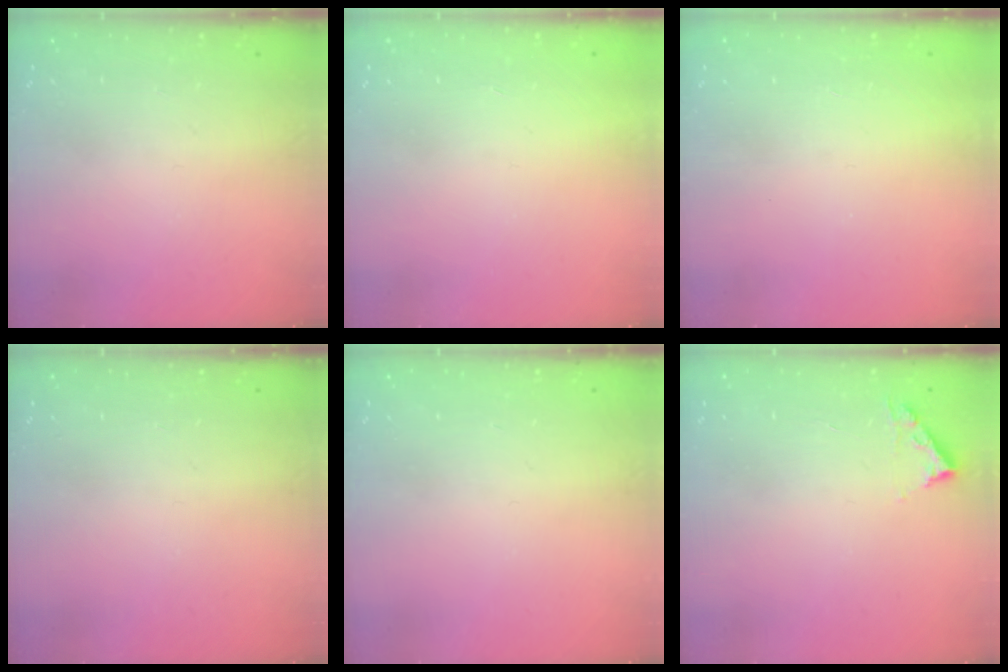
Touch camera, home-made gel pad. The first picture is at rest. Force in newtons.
{"total": 1.5, "press": 1.5, "slide": 0.1}
{"total": 1.6, "press": 1.6, "slide": 0.1}
{"total": 0.0}
{"total": 0.0}
{"total": 4.5, "press": 4.4, "slide": 0.5}